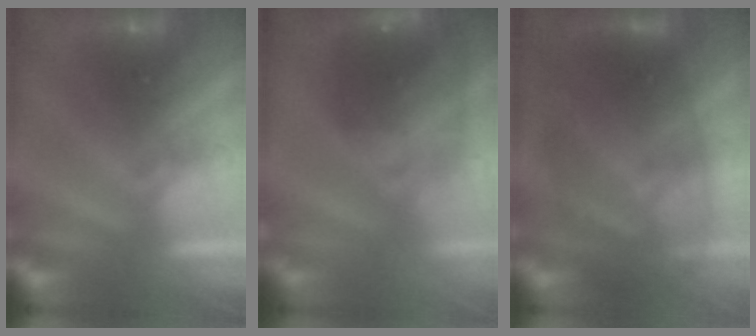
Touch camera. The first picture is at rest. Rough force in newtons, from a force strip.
{"total": 7.8}
{"total": 10.2}